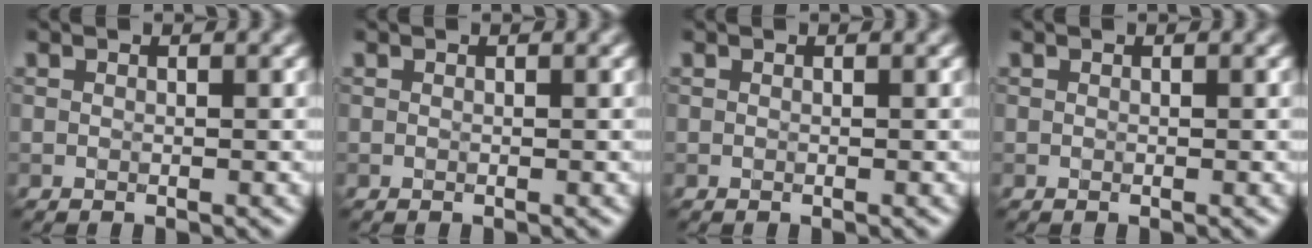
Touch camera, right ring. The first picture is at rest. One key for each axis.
{"total": 0.0}
{"total": 0.0}
{"total": 0.0}